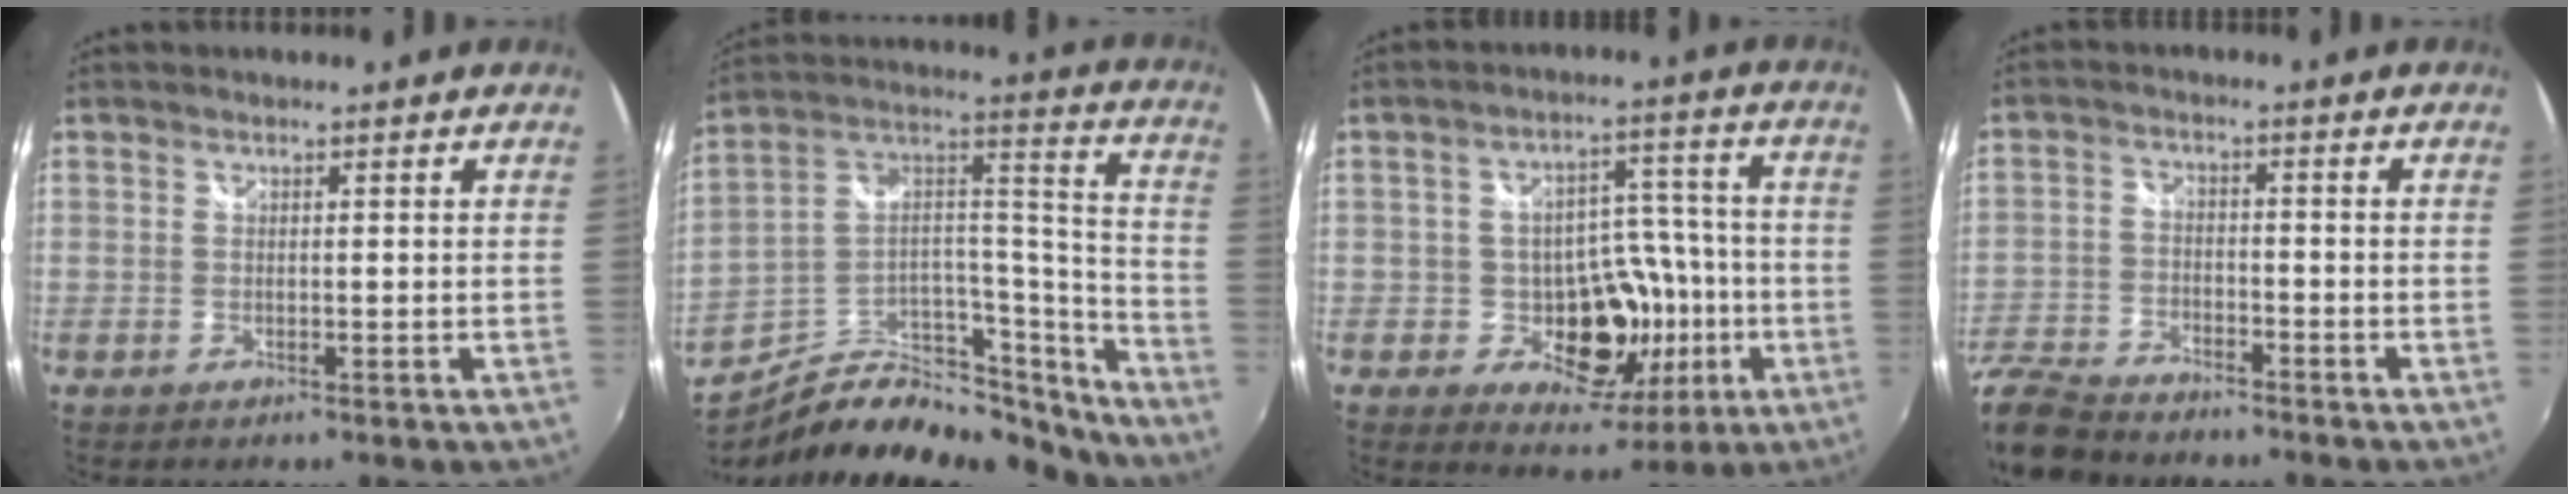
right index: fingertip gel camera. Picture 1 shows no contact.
{"total": 22.3, "force": [-19.7, 7.5, 7.2], "torque": [-0.104, 0.056, -0.317]}
{"total": 13.2, "force": [-3.6, 9.9, 8.0], "torque": [-0.130, 0.017, -0.037]}
{"total": 13.4, "force": [-11.1, 5.3, 5.4], "torque": [-0.152, -0.022, -0.213]}